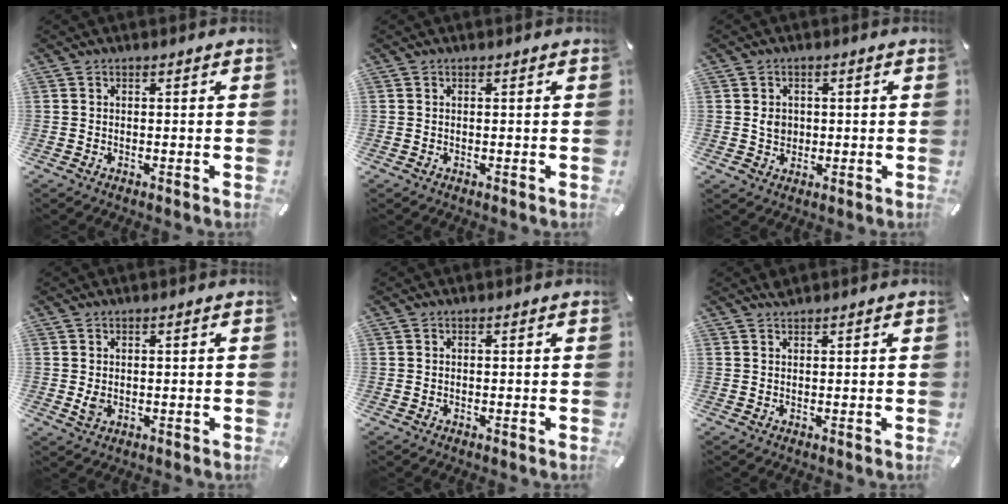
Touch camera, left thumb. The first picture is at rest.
{"total": 0.0}
{"total": 3.6, "force": [0.0, 3.4, 1.4], "torque": [-0.011, -0.001, -0.001]}
{"total": 2.1, "force": [0.1, 1.6, 1.3], "torque": [-0.016, -0.003, 0.002]}
{"total": 0.0}
{"total": 1.0, "force": [1.0, 0.3, 0.1], "torque": [-0.004, -0.004, 0.021]}